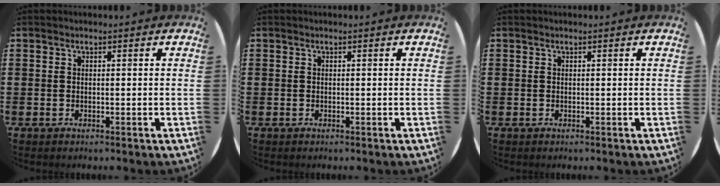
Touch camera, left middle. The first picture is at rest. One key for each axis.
{"total": 0.0}
{"total": 0.0}